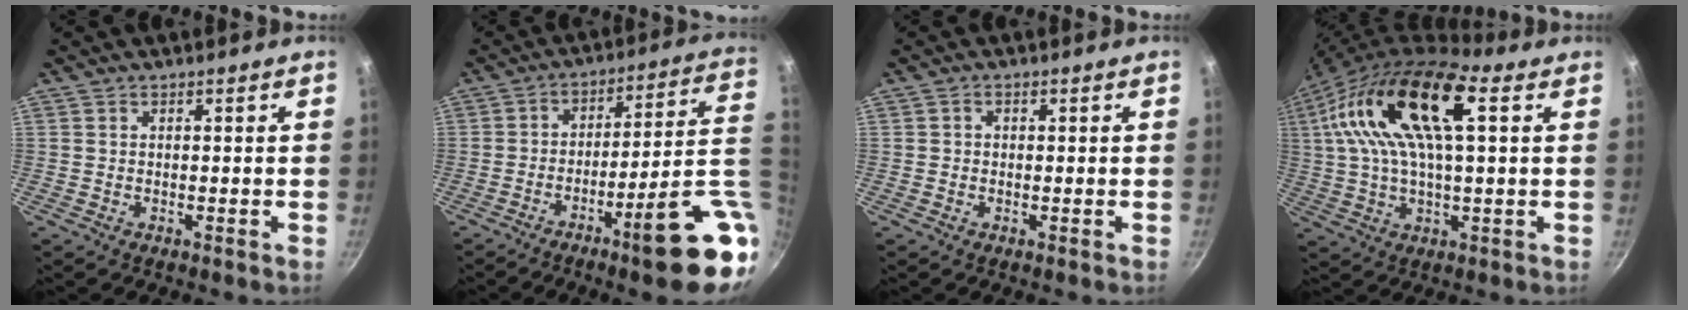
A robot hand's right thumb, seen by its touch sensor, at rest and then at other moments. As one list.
[{"total": 19.1, "force": [-5.6, 3.1, 18.0], "torque": [-0.221, 0.027, -0.079]}, {"total": 0.7, "force": [-0.1, 0.6, 0.3], "torque": [-0.006, 0.004, -0.001]}, {"total": 19.0, "force": [5.8, 7.2, 16.6], "torque": [-0.314, 0.015, 0.093]}]